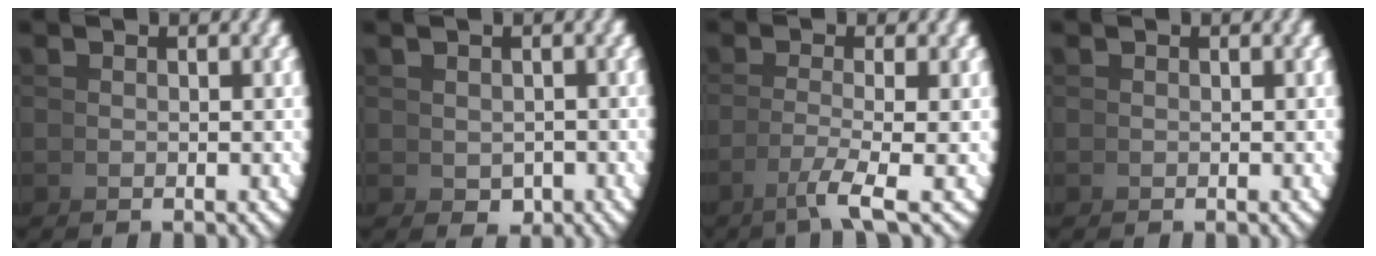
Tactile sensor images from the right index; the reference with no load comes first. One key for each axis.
{"total": 0.7, "fx": 0.2, "fy": 0.5, "fz": 0.4, "tx": 0.007, "ty": -0.012, "tz": 0.020}
{"total": 3.7, "fx": -1.2, "fy": -0.2, "fz": 3.5, "tx": -0.064, "ty": -0.013, "tz": -0.009}
{"total": 0.0}